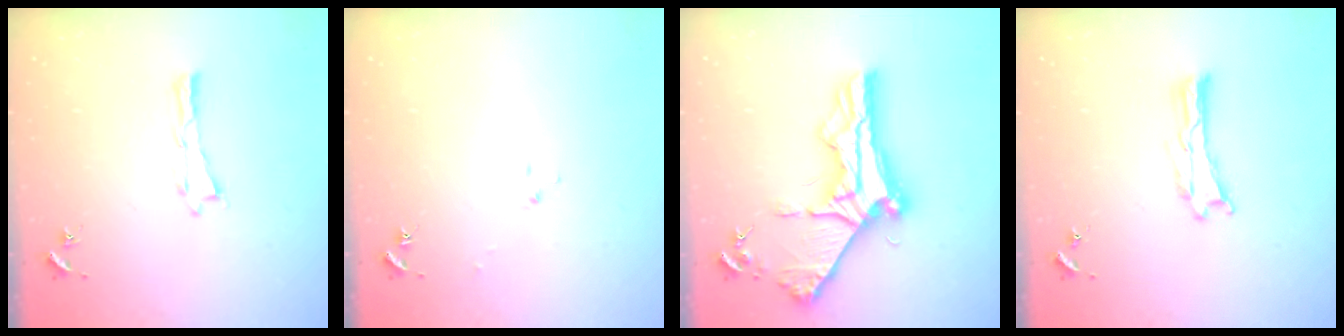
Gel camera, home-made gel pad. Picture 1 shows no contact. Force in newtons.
{"total": 2.5, "press": 2.5, "slide": 0.3}
{"total": 10.0, "press": 9.9, "slide": 1.3}
{"total": 0.0}